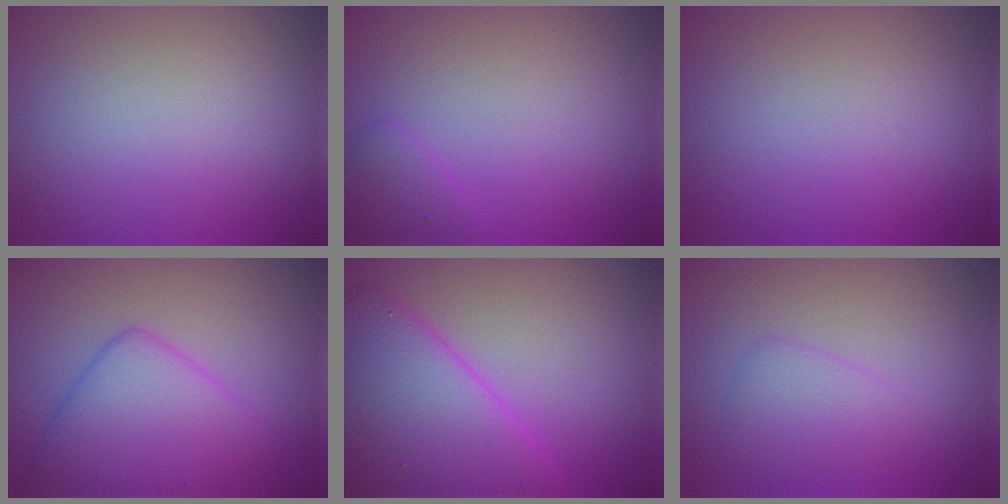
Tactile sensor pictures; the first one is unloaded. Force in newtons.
{"total": 1.4, "press": 1.4, "slide": 0.1}
{"total": 0.0}
{"total": 6.0, "press": 6.0, "slide": 0.1}
{"total": 9.2, "press": 9.2, "slide": 0.5}
{"total": 1.9, "press": 1.9, "slide": 0.1}